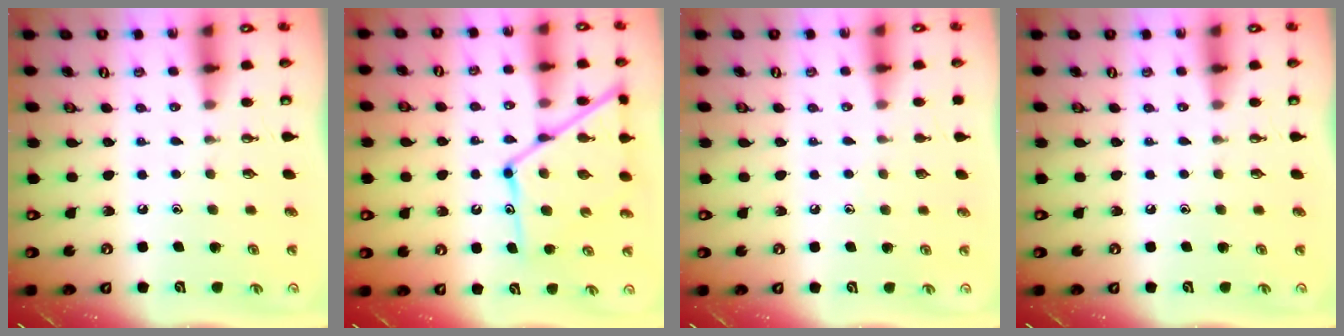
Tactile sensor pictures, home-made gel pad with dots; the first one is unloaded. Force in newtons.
{"total": 15.9, "press": 15.9, "slide": 1.0}
{"total": 3.0, "press": 2.9, "slide": 0.3}
{"total": 0.0}